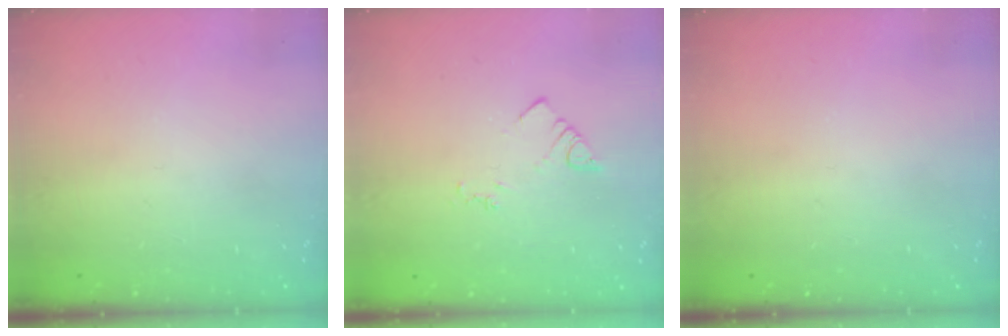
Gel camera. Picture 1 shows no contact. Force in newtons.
{"total": 2.9, "press": 2.8, "slide": 0.4}
{"total": 0.0}